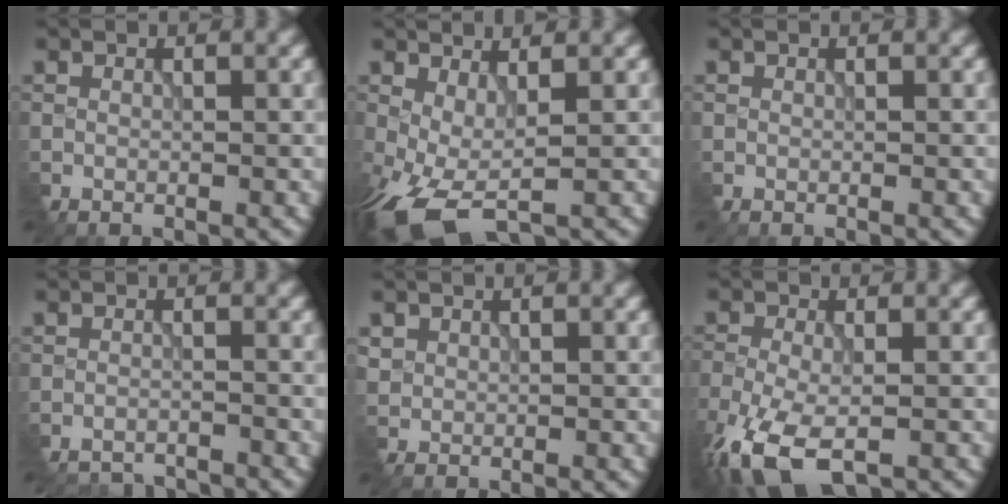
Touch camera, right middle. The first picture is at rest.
{"total": 6.0, "force": [-1.6, 2.7, 5.1], "torque": [-0.124, -0.007, -0.027]}
{"total": 0.0}
{"total": 5.2, "force": [-5.2, 0.6, 0.2], "torque": [0.003, -0.012, -0.071]}
{"total": 0.9, "force": [0.5, 0.7, -0.3], "torque": [-0.003, -0.002, 0.013]}
{"total": 8.7, "force": [-4.5, 4.4, 6.1], "torque": [-0.155, -0.036, -0.076]}